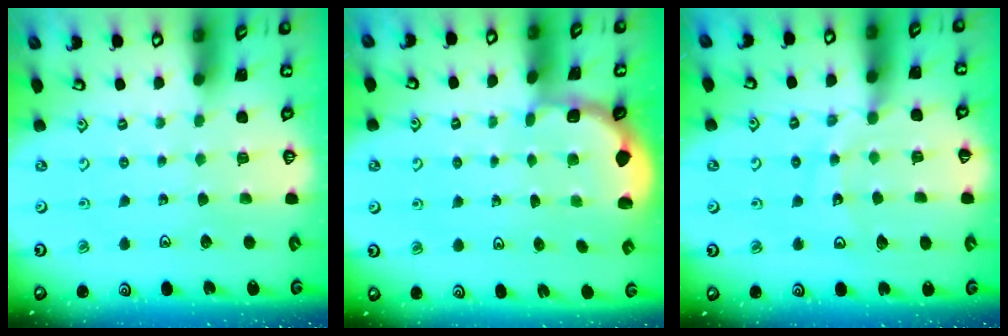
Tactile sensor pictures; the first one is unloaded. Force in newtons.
{"total": 1.9, "press": 1.7, "slide": 0.8}
{"total": 12.0, "press": 11.9, "slide": 1.5}